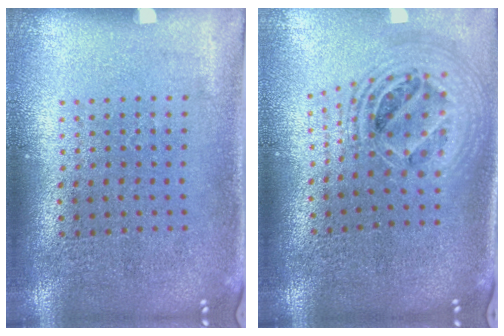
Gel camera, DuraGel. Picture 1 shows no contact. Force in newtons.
{"total": 2.2, "press": 1.7, "slide": 1.4}